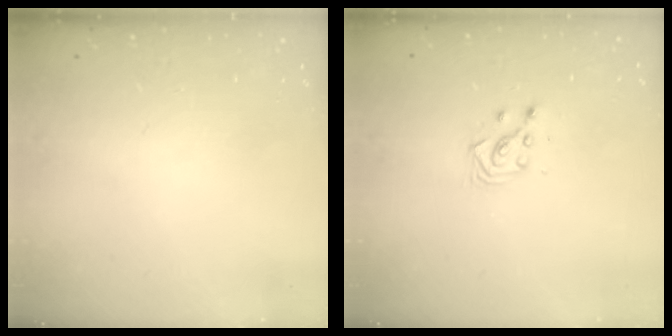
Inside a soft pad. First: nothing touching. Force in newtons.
{"total": 3.4, "press": 3.3, "slide": 1.0}